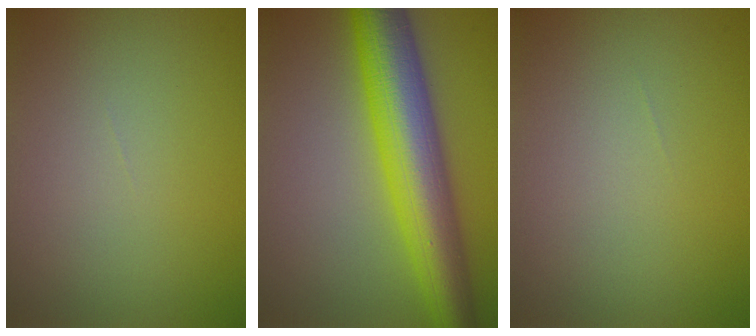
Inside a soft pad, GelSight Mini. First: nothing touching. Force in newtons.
{"total": 10.1, "press": 10.1, "slide": 0.1}
{"total": 0.0}